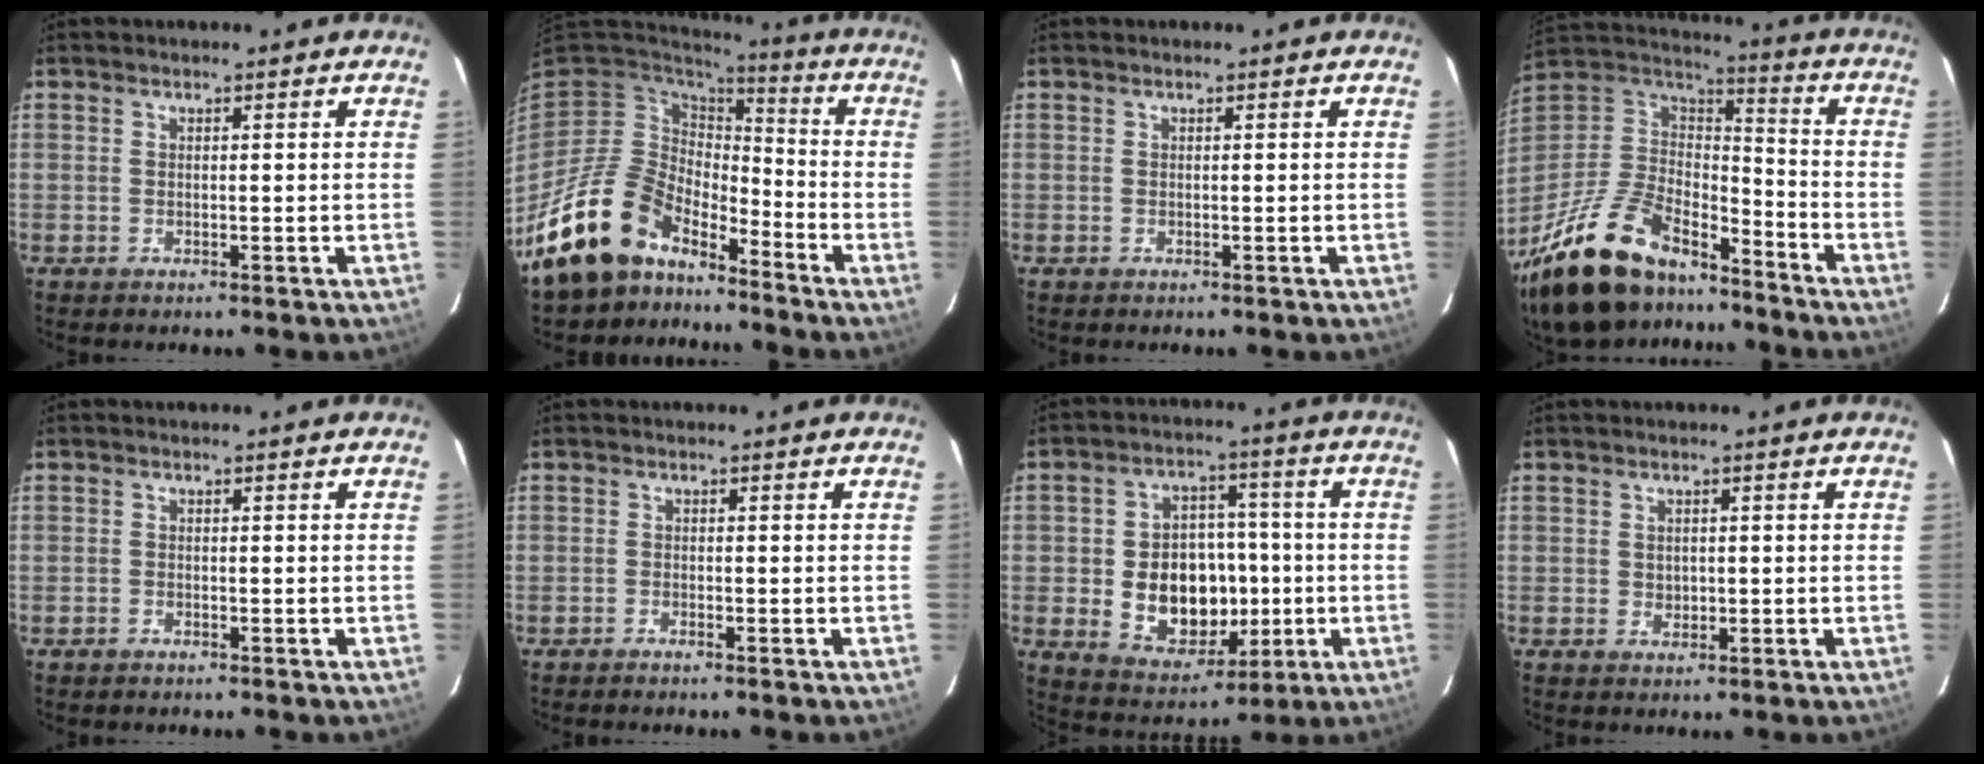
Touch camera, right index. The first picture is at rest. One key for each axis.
{"total": 15.1, "fx": -12.1, "fy": 7.5, "fz": 4.9, "tx": -0.116, "ty": 0.007, "tz": -0.218}
{"total": 0.0}
{"total": 27.7, "fx": -19.9, "fy": 11.8, "fz": 15.1, "tx": -0.323, "ty": -0.014, "tz": -0.334}
{"total": 0.6, "fx": -0.5, "fy": 0.3, "fz": 0.0, "tx": -0.002, "ty": 0.002, "tz": -0.011}
{"total": 0.8, "fx": -0.7, "fy": 0.0, "fz": 0.2, "tx": -0.007, "ty": -0.001, "tz": -0.016}
{"total": 14.2, "fx": -1.9, "fy": 10.7, "fz": 9.2, "tx": -0.188, "ty": 0.014, "tz": -0.005}
{"total": 1.5, "fx": 0.2, "fy": 1.4, "fz": 0.5, "tx": -0.002, "ty": 0.002, "tz": 0.006}